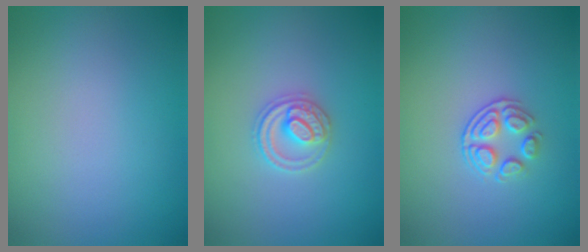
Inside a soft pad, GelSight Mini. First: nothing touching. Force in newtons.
{"total": 2.8, "press": 2.8, "slide": 0.3}
{"total": 2.4, "press": 1.8, "slide": 1.6}